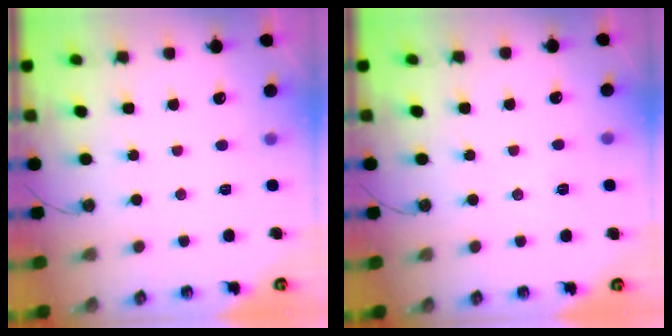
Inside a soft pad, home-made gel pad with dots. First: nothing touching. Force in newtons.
{"total": 5.9, "press": 4.1, "slide": 4.2}